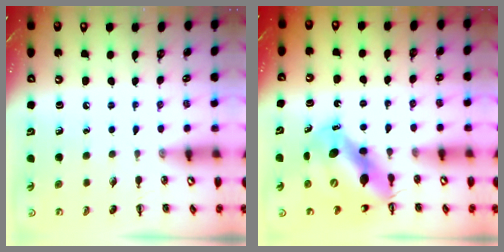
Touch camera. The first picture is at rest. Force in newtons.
{"total": 10.3, "press": 10.1, "slide": 2.1}